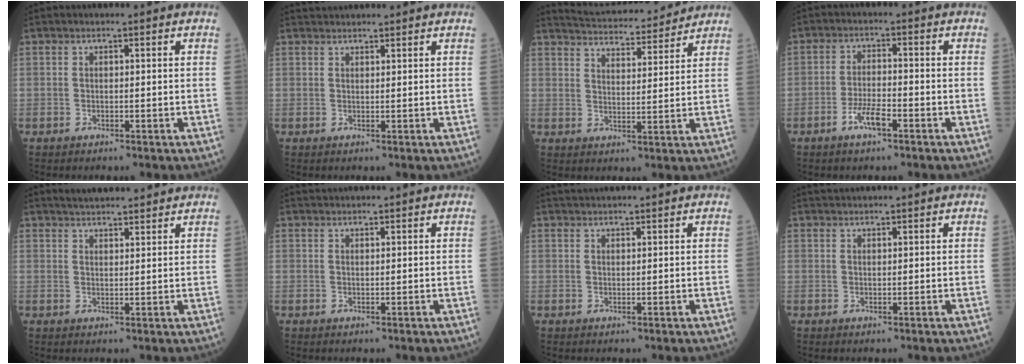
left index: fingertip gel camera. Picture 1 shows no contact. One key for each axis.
{"total": 3.1, "fx": 3.1, "fy": 0.2, "fz": 0.6, "tx": -0.011, "ty": 0.033, "tz": 0.052}
{"total": 14.5, "fx": 13.9, "fy": 1.9, "fz": 3.4, "tx": -0.057, "ty": 0.023, "tz": 0.198}
{"total": 4.1, "fx": -2.4, "fy": 0.8, "fz": 3.2, "tx": -0.067, "ty": 0.000, "tz": -0.047}
{"total": 8.3, "fx": 7.7, "fy": 1.1, "fz": 3.0, "tx": -0.046, "ty": 0.027, "tz": 0.107}
{"total": 2.8, "fx": 2.8, "fy": -0.1, "fz": 0.6, "tx": -0.007, "ty": 0.031, "tz": 0.047}
{"total": 4.7, "fx": 4.4, "fy": 0.0, "fz": 1.5, "tx": -0.020, "ty": 0.036, "tz": 0.067}
{"total": 3.8, "fx": 3.6, "fy": -0.1, "fz": 1.1, "tx": -0.012, "ty": 0.034, "tz": 0.057}